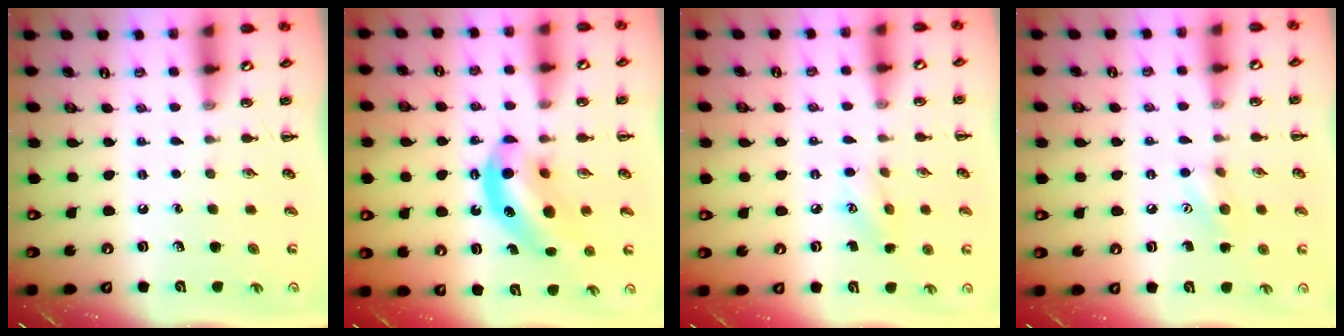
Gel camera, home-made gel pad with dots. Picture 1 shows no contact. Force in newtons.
{"total": 11.3, "press": 11.0, "slide": 2.8}
{"total": 6.2, "press": 6.0, "slide": 1.3}
{"total": 7.7, "press": 7.5, "slide": 1.5}